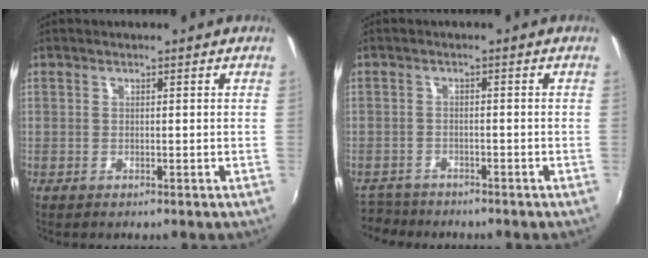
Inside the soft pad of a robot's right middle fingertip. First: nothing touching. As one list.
[{"total": 5.4, "force": [-4.9, 2.0, 0.6], "torque": [-0.033, -0.011, -0.089]}]